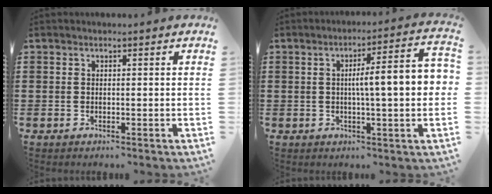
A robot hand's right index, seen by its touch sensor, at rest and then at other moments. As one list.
[{"total": 8.6, "force": [0.4, 1.2, 8.5], "torque": [-0.136, -0.003, -0.003]}]